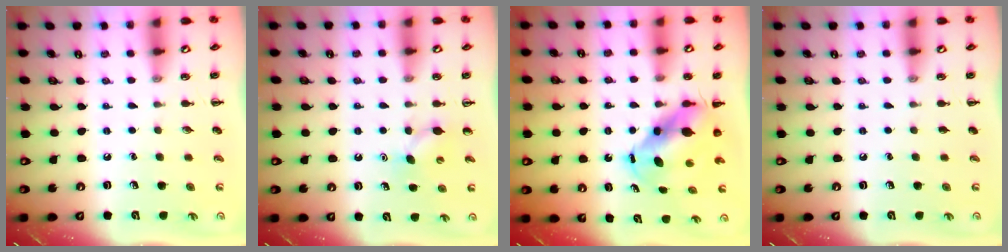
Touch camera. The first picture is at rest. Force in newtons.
{"total": 4.7, "press": 4.6, "slide": 1.1}
{"total": 7.2, "press": 6.9, "slide": 2.3}
{"total": 0.0}